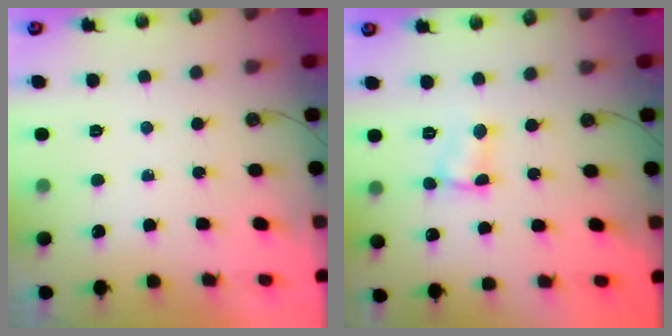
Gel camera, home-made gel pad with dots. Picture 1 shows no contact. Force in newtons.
{"total": 2.8, "press": 2.8, "slide": 0.3}